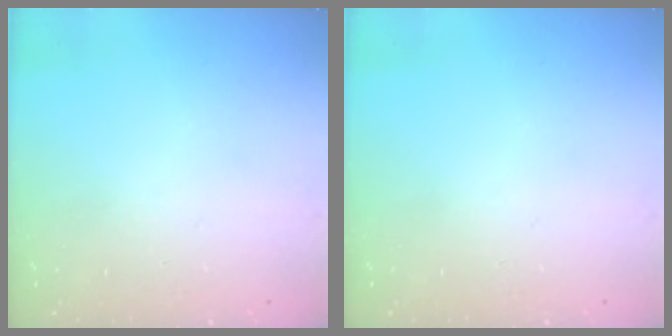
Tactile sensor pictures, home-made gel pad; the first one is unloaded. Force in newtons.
{"total": 0.0}